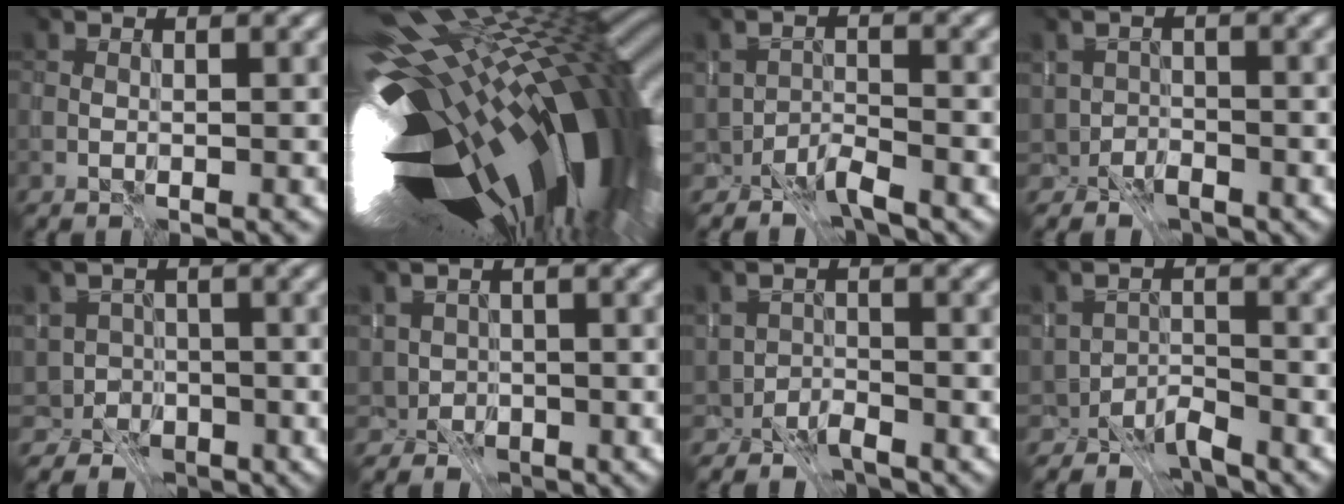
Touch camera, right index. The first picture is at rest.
{"total": 18.8, "force": [-3.1, 8.7, 16.4], "torque": [-0.277, -0.019, -0.037]}
{"total": 2.9, "force": [-2.3, 1.4, 0.8], "torque": [-0.011, -0.005, -0.043]}
{"total": 3.0, "force": [-2.0, 2.2, 0.4], "torque": [0.006, 0.001, -0.035]}
{"total": 5.1, "force": [-2.5, 4.4, 0.3], "torque": [0.022, -0.005, -0.046]}
{"total": 3.2, "force": [-0.9, 3.1, 0.2], "torque": [0.004, 0.005, -0.016]}
{"total": 2.7, "force": [-2.0, 1.7, 0.5], "torque": [0.000, -0.007, -0.039]}
{"total": 3.3, "force": [-2.7, 1.7, 0.9], "torque": [-0.009, -0.008, -0.049]}